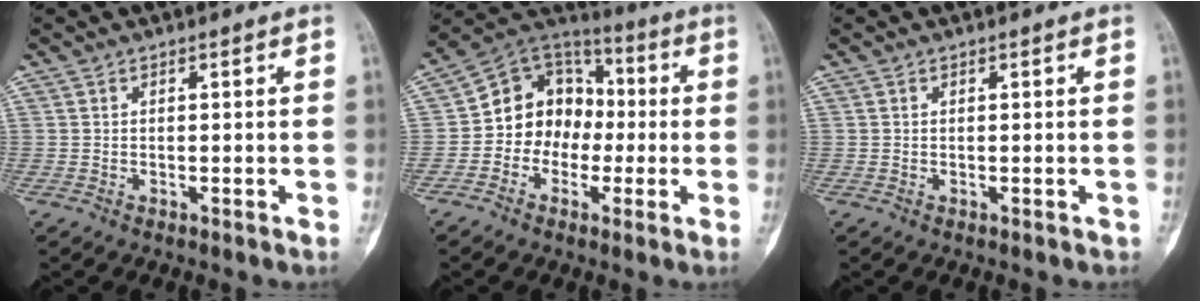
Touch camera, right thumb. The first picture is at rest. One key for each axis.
{"total": 13.0, "fx": -1.9, "fy": 11.1, "fz": 6.5, "tx": -0.055, "ty": 0.042, "tz": -0.046}
{"total": 0.0}